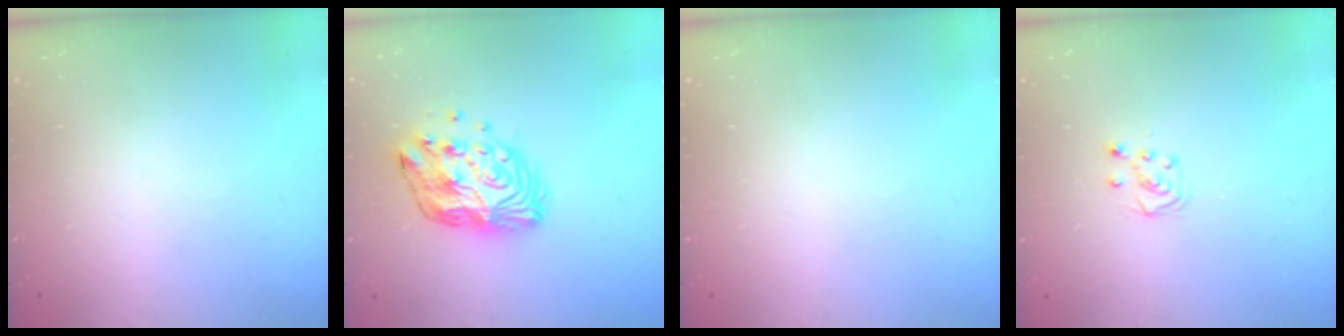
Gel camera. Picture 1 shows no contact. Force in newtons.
{"total": 12.9, "press": 12.9, "slide": 0.9}
{"total": 0.0}
{"total": 5.8, "press": 5.7, "slide": 0.6}